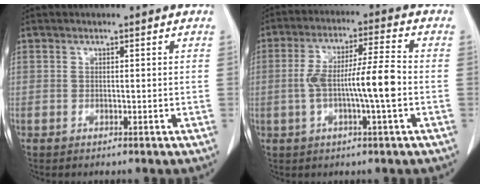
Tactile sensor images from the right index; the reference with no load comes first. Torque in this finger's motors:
{"motor_torque": [1.33, -0.31, 0.31, 0.17]}